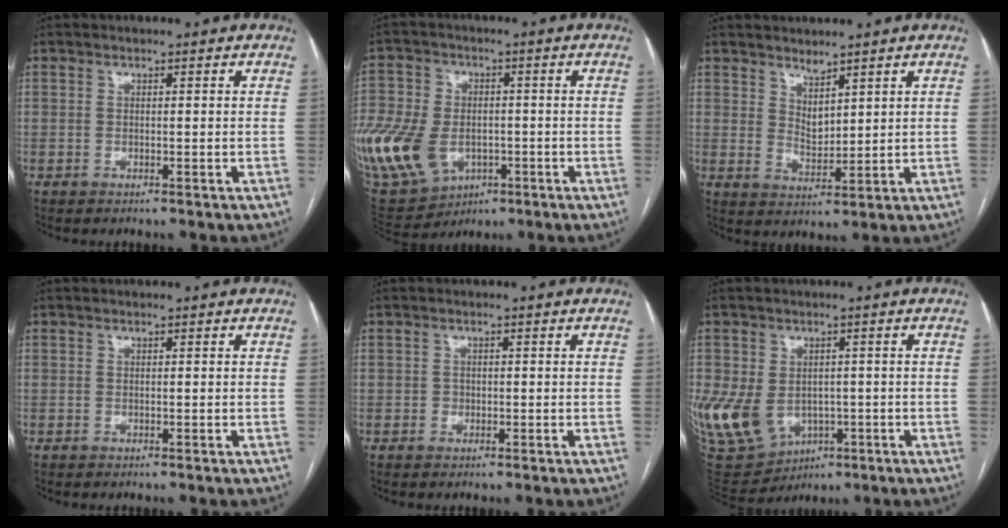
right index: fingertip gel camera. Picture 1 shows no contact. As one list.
[{"total": 29.7, "force": [-8.5, 21.6, 18.6], "torque": [-0.521, -0.012, -0.133]}, {"total": 3.6, "force": [2.9, 1.5, 1.6], "torque": [-0.029, -0.014, 0.062]}, {"total": 0.0}, {"total": 1.0, "force": [-0.2, 0.9, 0.3], "torque": [-0.003, 0.003, -0.004]}, {"total": 16.6, "force": [-4.4, 13.0, 9.2], "torque": [-0.226, -0.004, -0.047]}]